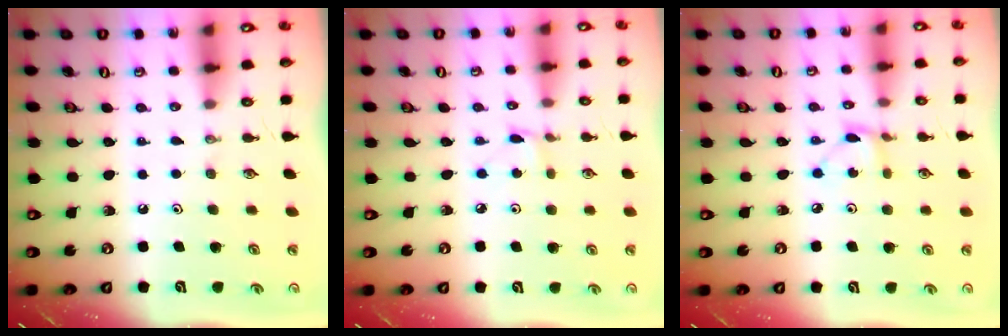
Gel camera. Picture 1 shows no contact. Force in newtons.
{"total": 2.5, "press": 2.4, "slide": 0.3}
{"total": 2.9, "press": 2.9, "slide": 0.2}